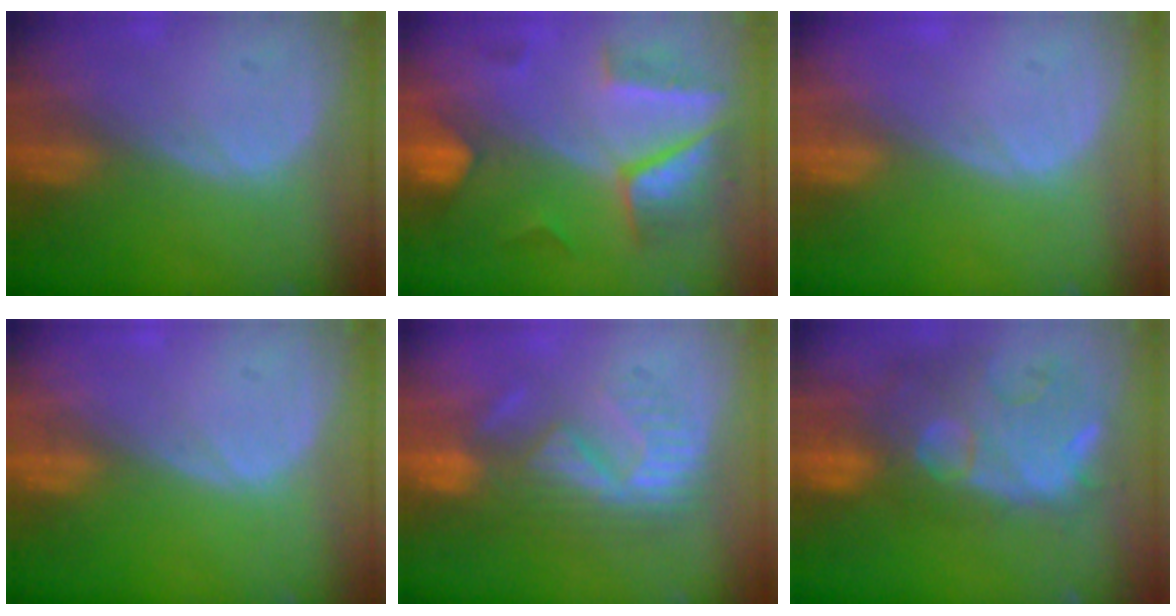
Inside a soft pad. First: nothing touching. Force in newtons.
{"total": 7.9, "press": 7.6, "slide": 2.0}
{"total": 0.0}
{"total": 0.0}
{"total": 8.7, "press": 8.2, "slide": 3.0}
{"total": 12.6, "press": 11.3, "slide": 5.7}